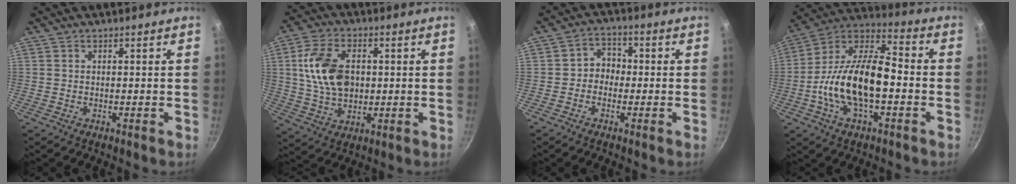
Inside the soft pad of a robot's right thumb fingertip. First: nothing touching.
{"total": 13.3, "force": [1.7, 8.8, 9.8], "torque": [-0.164, 0.002, 0.031]}
{"total": 4.6, "force": [-0.8, 3.9, 2.2], "torque": [-0.003, 0.020, -0.025]}
{"total": 18.9, "force": [-3.4, 9.1, 16.2], "torque": [-0.282, 0.042, -0.078]}